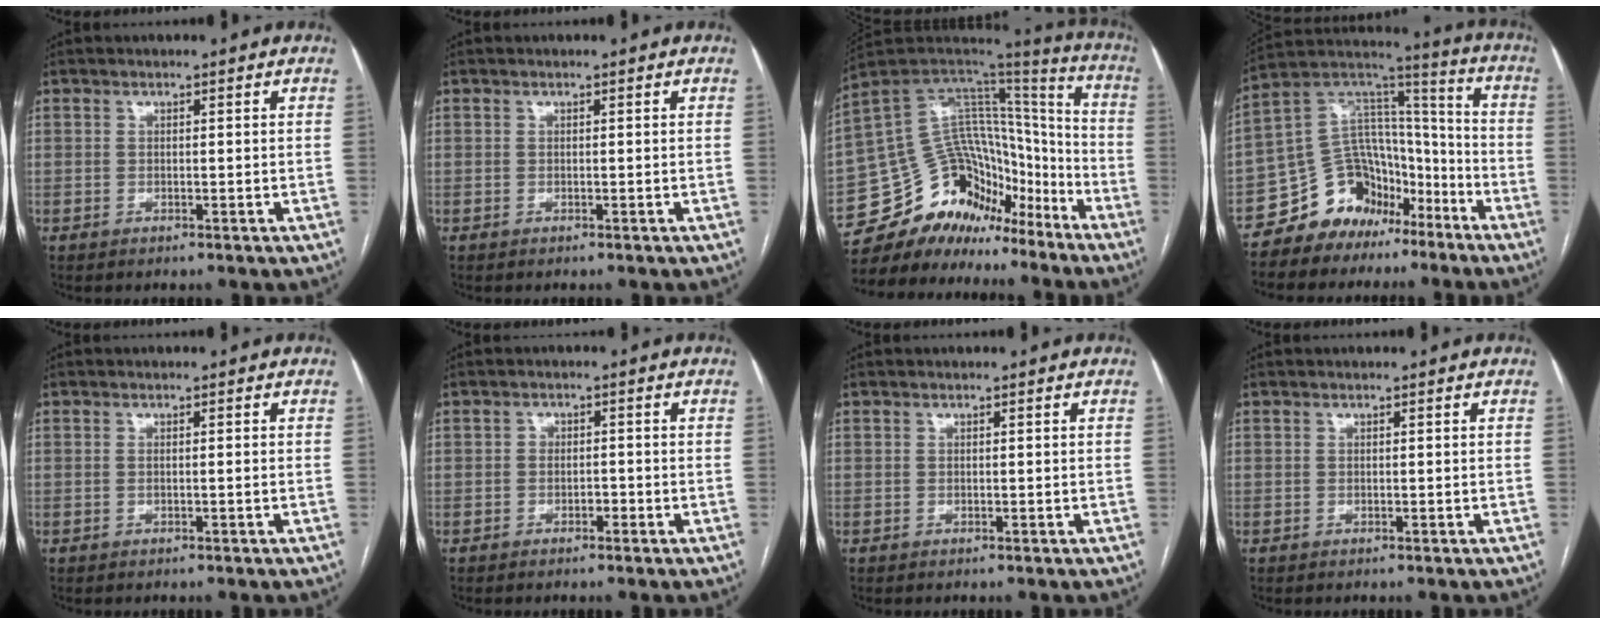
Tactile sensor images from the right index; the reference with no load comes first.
{"total": 0.0}
{"total": 19.1, "force": [-14.0, 10.9, 7.0], "torque": [-0.123, 0.091, -0.225]}
{"total": 13.6, "force": [-9.2, 9.1, 3.9], "torque": [-0.071, 0.089, -0.160]}
{"total": 0.6, "force": [-0.2, 0.0, 0.6], "torque": [-0.015, -0.001, -0.001]}
{"total": 1.3, "force": [-0.7, 0.8, 0.7], "torque": [-0.007, 0.005, -0.012]}
{"total": 0.0}
{"total": 0.0}